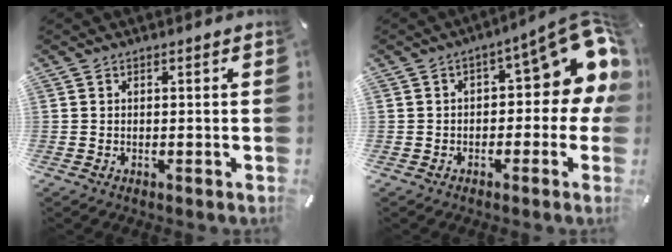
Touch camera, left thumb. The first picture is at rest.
{"total": 14.0, "force": [4.4, 6.3, 11.7], "torque": [-0.141, -0.023, 0.063]}